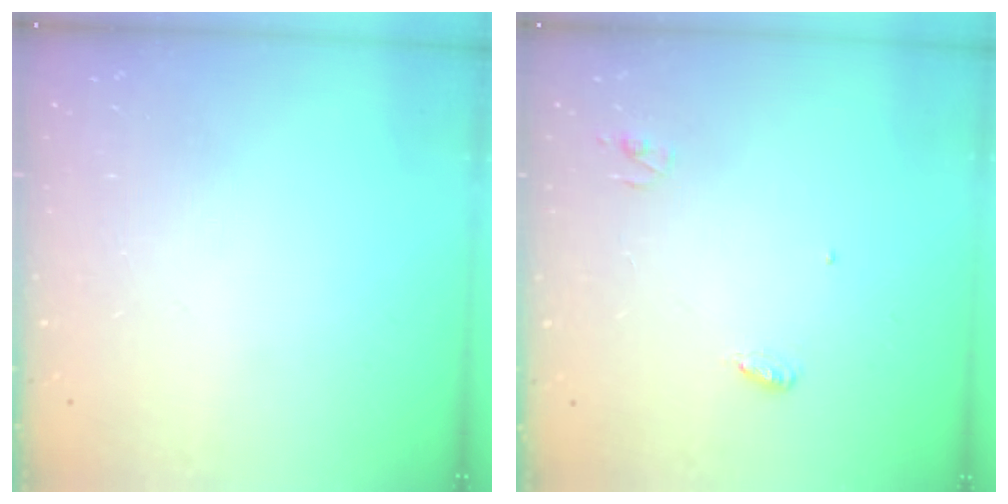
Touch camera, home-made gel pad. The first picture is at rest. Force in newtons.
{"total": 3.8, "press": 3.7, "slide": 0.4}